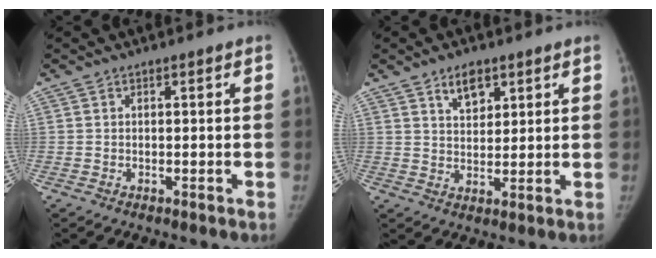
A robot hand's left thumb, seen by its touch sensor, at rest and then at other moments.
{"total": 5.5, "force": [3.3, 3.1, 3.1], "torque": [-0.029, -0.023, 0.058]}